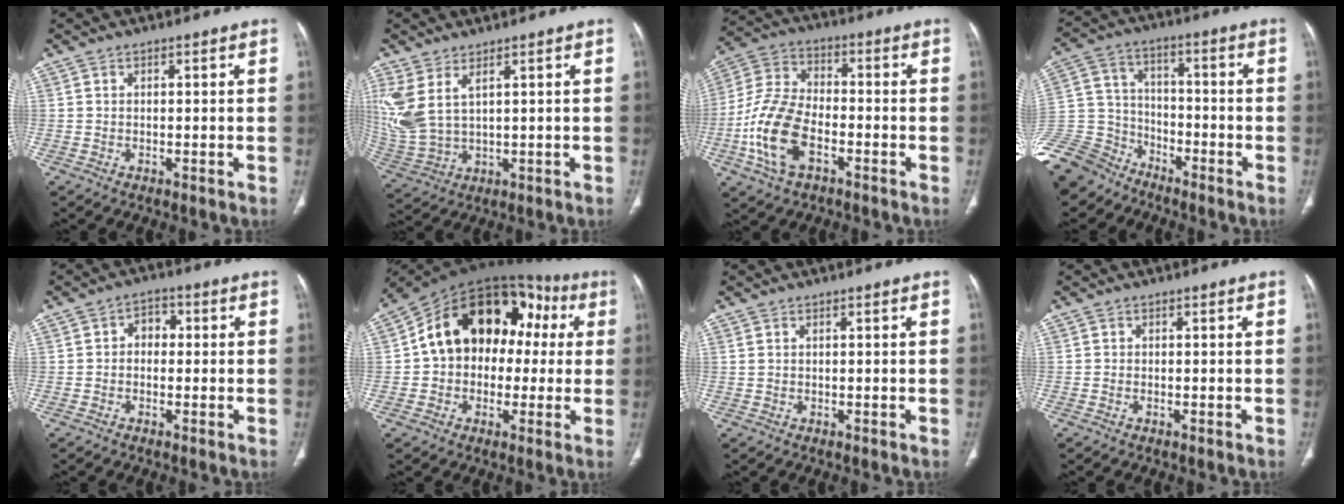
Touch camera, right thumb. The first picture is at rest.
{"total": 10.6, "force": [4.3, 5.3, 8.1], "torque": [-0.204, -0.012, 0.107]}
{"total": 14.1, "force": [-5.0, 8.1, 10.5], "torque": [-0.216, 0.026, -0.098]}
{"total": 17.7, "force": [-13.8, 10.3, 4.2], "torque": [-0.107, 0.065, -0.259]}
{"total": 3.5, "force": [0.0, 2.8, 2.2], "torque": [-0.014, 0.014, -0.009]}
{"total": 21.4, "force": [2.8, 15.0, 15.0], "torque": [-0.194, 0.056, 0.037]}
{"total": 0.5, "force": [0.3, 0.2, 0.3], "torque": [-0.010, 0.009, 0.010]}
{"total": 0.0}